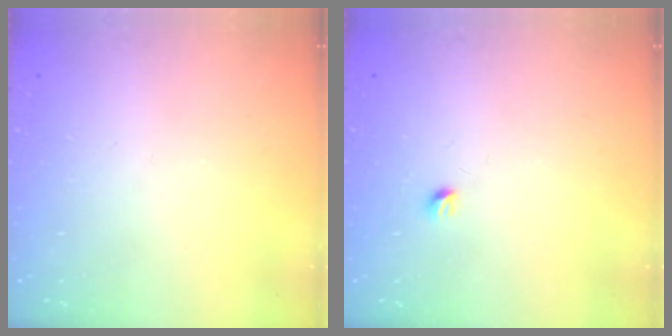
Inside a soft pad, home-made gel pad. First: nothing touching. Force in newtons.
{"total": 3.2, "press": 3.1, "slide": 0.5}